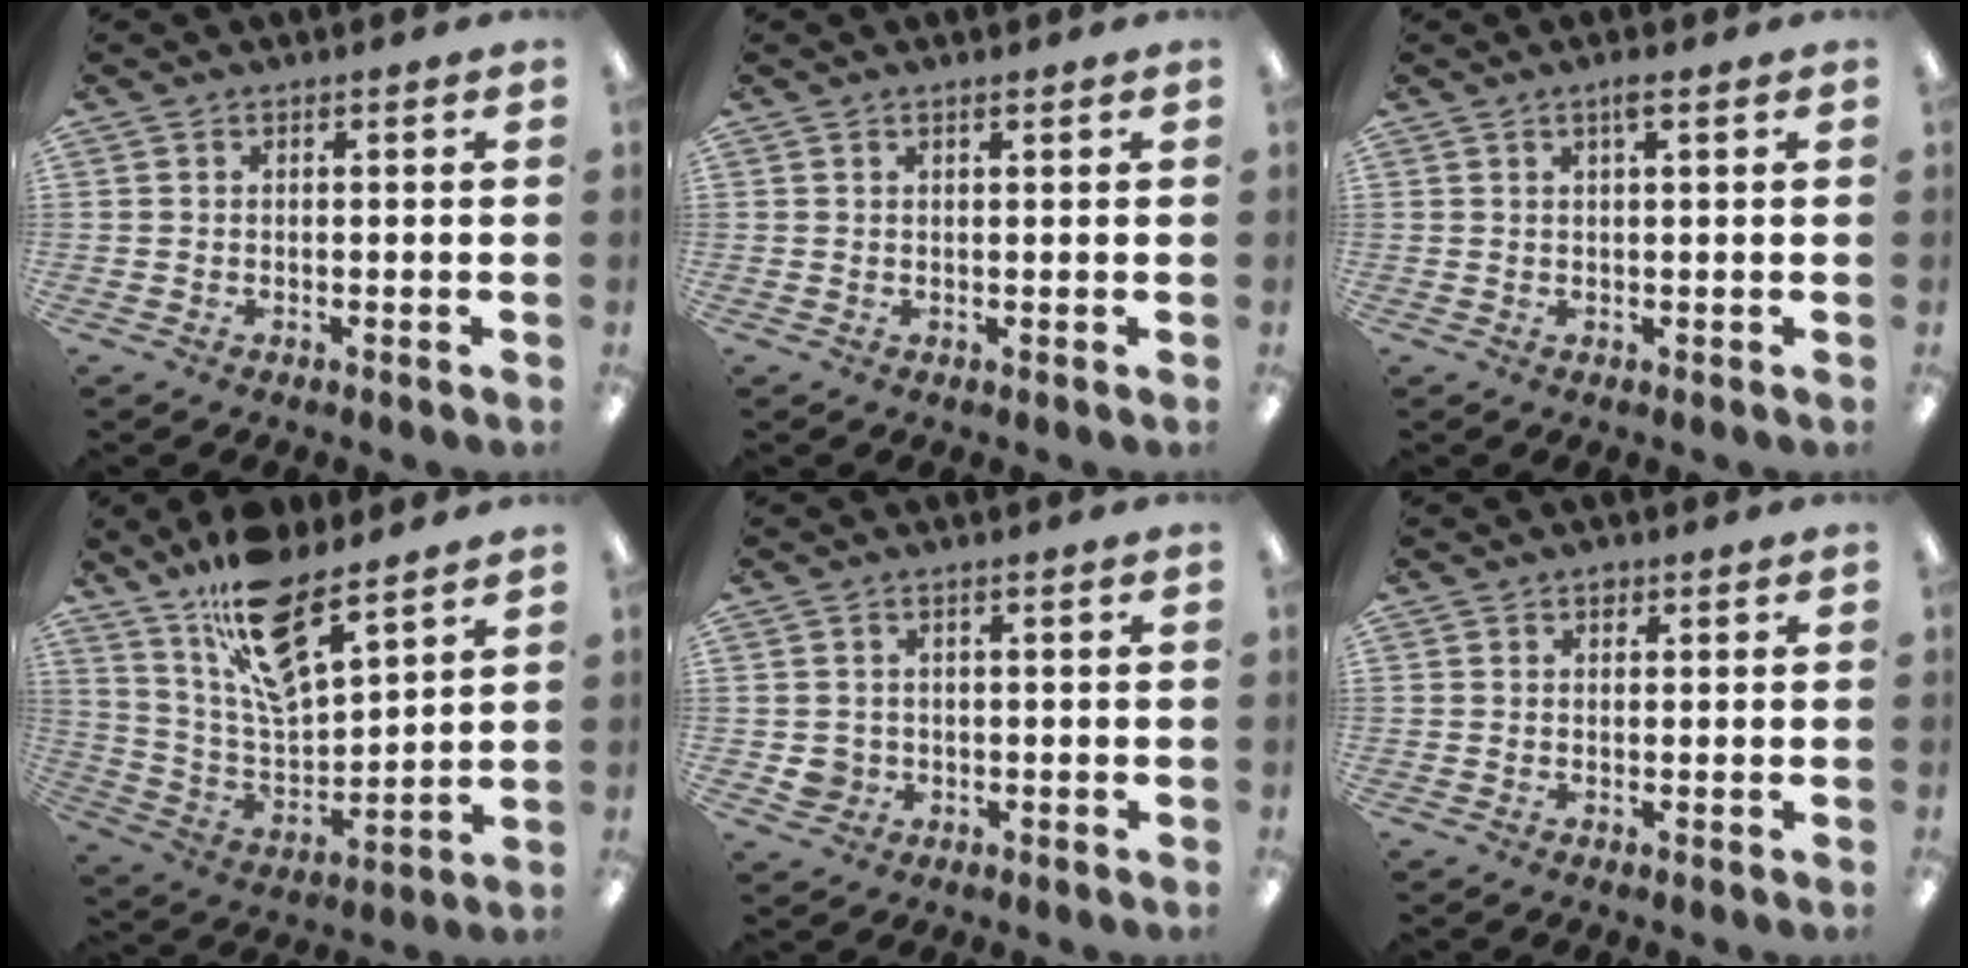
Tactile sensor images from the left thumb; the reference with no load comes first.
{"total": 0.8, "force": [0.7, 0.1, 0.5], "torque": [-0.010, 0.000, 0.012]}
{"total": 2.2, "force": [1.3, 0.2, 1.7], "torque": [-0.030, 0.000, 0.020]}
{"total": 16.8, "force": [12.1, 6.2, 9.8], "torque": [-0.175, -0.068, 0.211]}
{"total": 3.1, "force": [-0.3, 3.0, 0.8], "torque": [-0.007, 0.002, -0.006]}
{"total": 1.1, "force": [0.6, 0.7, 0.5], "torque": [-0.003, -0.001, 0.009]}